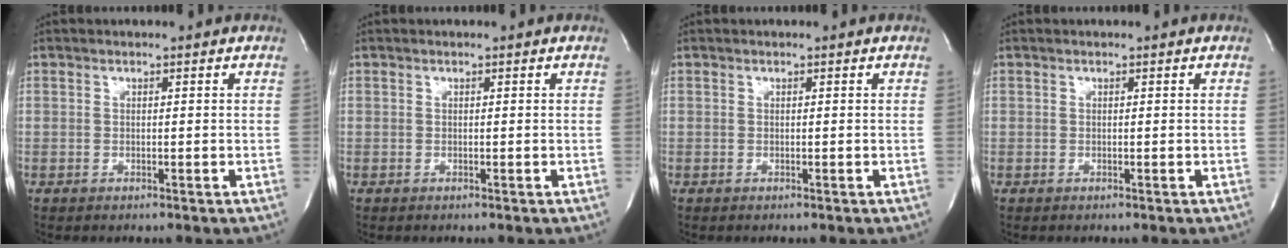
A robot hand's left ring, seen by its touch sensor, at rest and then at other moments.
{"total": 0.0}
{"total": 0.0}
{"total": 0.0}